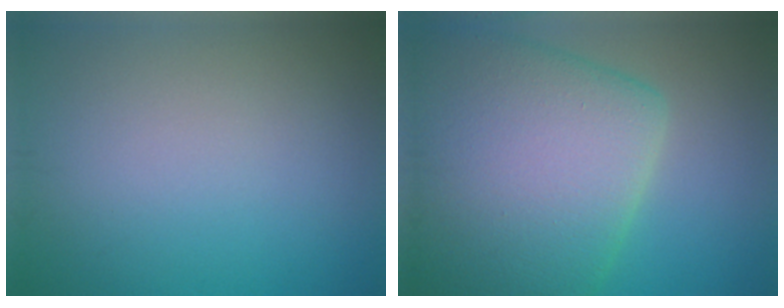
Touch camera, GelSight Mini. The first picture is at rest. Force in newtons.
{"total": 13.0, "press": 13.0, "slide": 0.5}